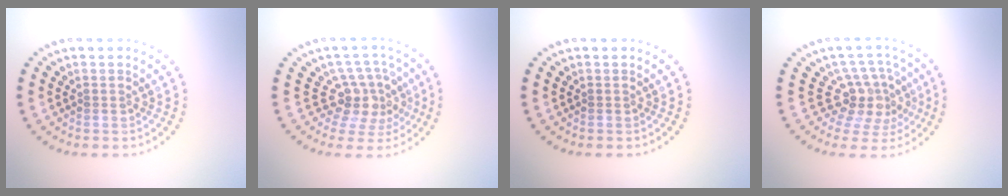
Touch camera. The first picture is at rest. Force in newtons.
{"total": 3.9, "press": 2.8, "slide": 2.7}
{"total": 0.0}
{"total": 4.0, "press": 2.8, "slide": 2.9}